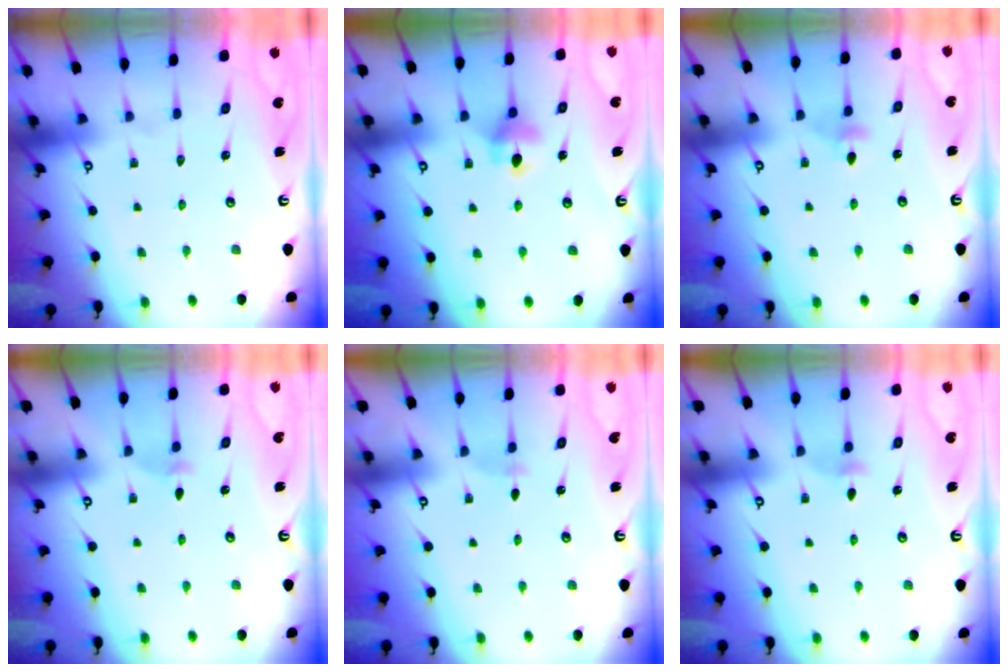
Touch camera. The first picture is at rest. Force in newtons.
{"total": 5.7, "press": 5.7, "slide": 0.8}
{"total": 2.9, "press": 2.8, "slide": 0.6}
{"total": 2.5, "press": 2.5, "slide": 0.6}
{"total": 2.8, "press": 2.7, "slide": 0.6}
{"total": 4.2, "press": 4.1, "slide": 0.9}